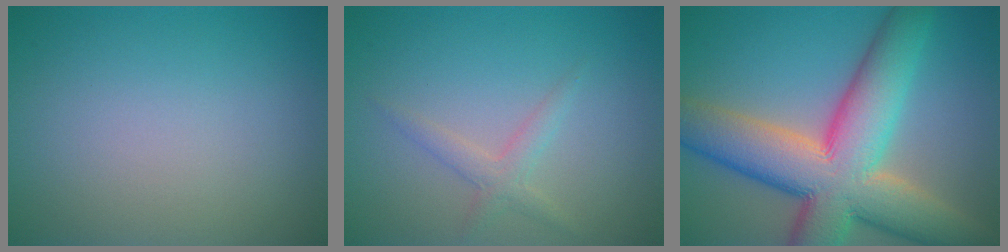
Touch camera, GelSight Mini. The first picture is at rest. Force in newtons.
{"total": 1.7, "press": 1.7, "slide": 0.1}
{"total": 13.1, "press": 13.1, "slide": 0.9}